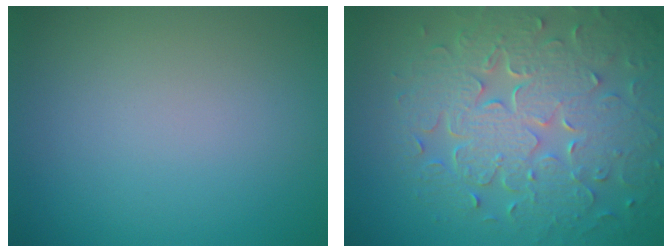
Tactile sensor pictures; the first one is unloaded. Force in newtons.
{"total": 8.5, "press": 6.1, "slide": 5.9}